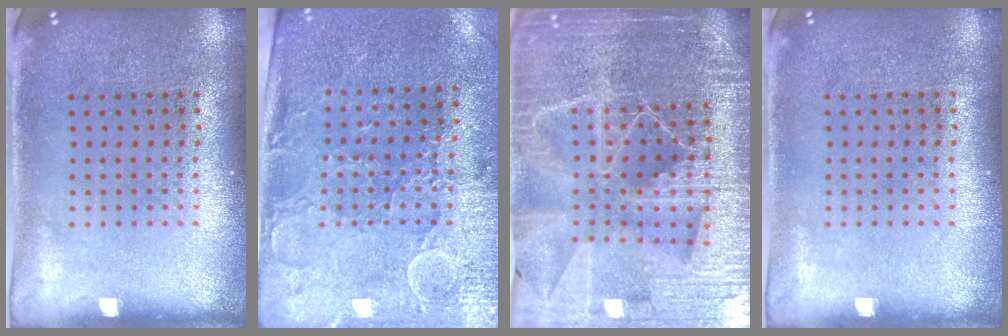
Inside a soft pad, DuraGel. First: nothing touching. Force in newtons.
{"total": 2.9, "press": 2.6, "slide": 1.3}
{"total": 5.9, "press": 5.2, "slide": 2.8}
{"total": 0.0}